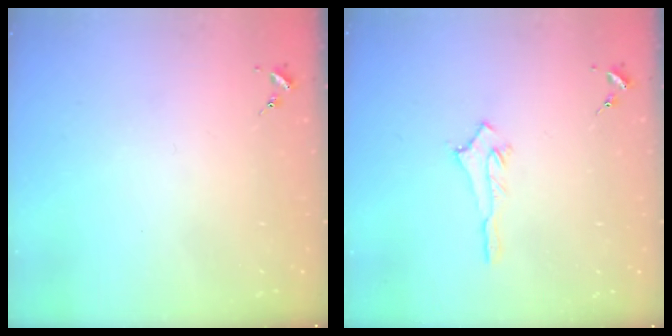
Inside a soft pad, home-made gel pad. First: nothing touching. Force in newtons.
{"total": 3.2, "press": 3.1, "slide": 0.4}